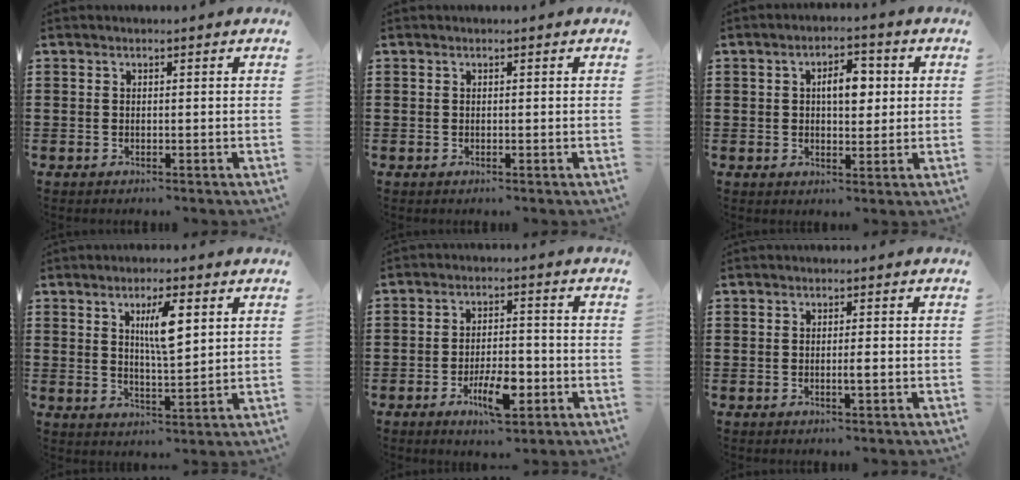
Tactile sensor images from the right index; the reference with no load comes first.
{"total": 0.0}
{"total": 5.0, "force": [0.9, 2.5, 4.3], "torque": [-0.065, 0.003, 0.007]}
{"total": 6.3, "force": [2.3, 1.6, 5.6], "torque": [-0.100, 0.001, 0.034]}
{"total": 7.3, "force": [-3.1, 2.7, 6.0], "torque": [-0.107, 0.003, -0.053]}
{"total": 1.6, "force": [-0.4, 0.0, 1.6], "torque": [-0.032, -0.007, -0.010]}